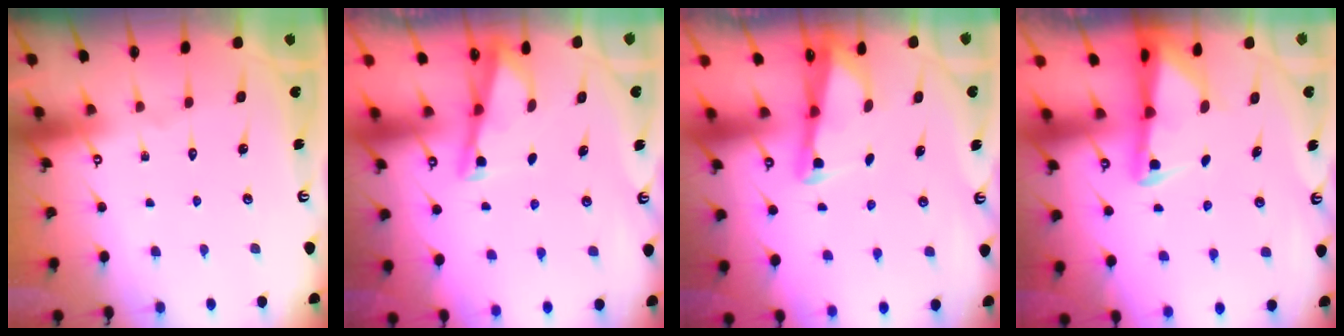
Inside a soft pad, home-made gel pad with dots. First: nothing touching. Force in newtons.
{"total": 2.9, "press": 2.9, "slide": 0.2}
{"total": 2.6, "press": 2.6, "slide": 0.2}
{"total": 2.5, "press": 2.5, "slide": 0.5}